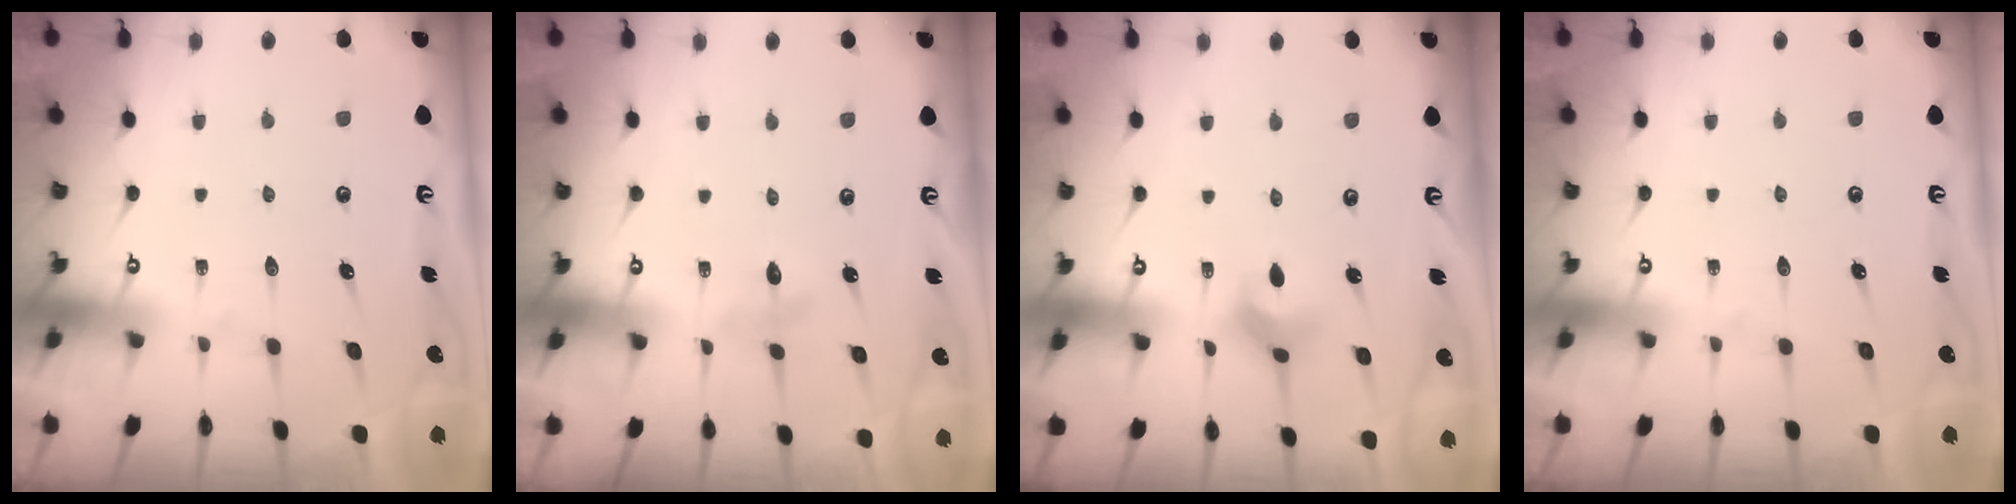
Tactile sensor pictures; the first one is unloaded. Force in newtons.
{"total": 2.6, "press": 2.6, "slide": 0.3}
{"total": 4.6, "press": 4.5, "slide": 0.9}
{"total": 0.0}